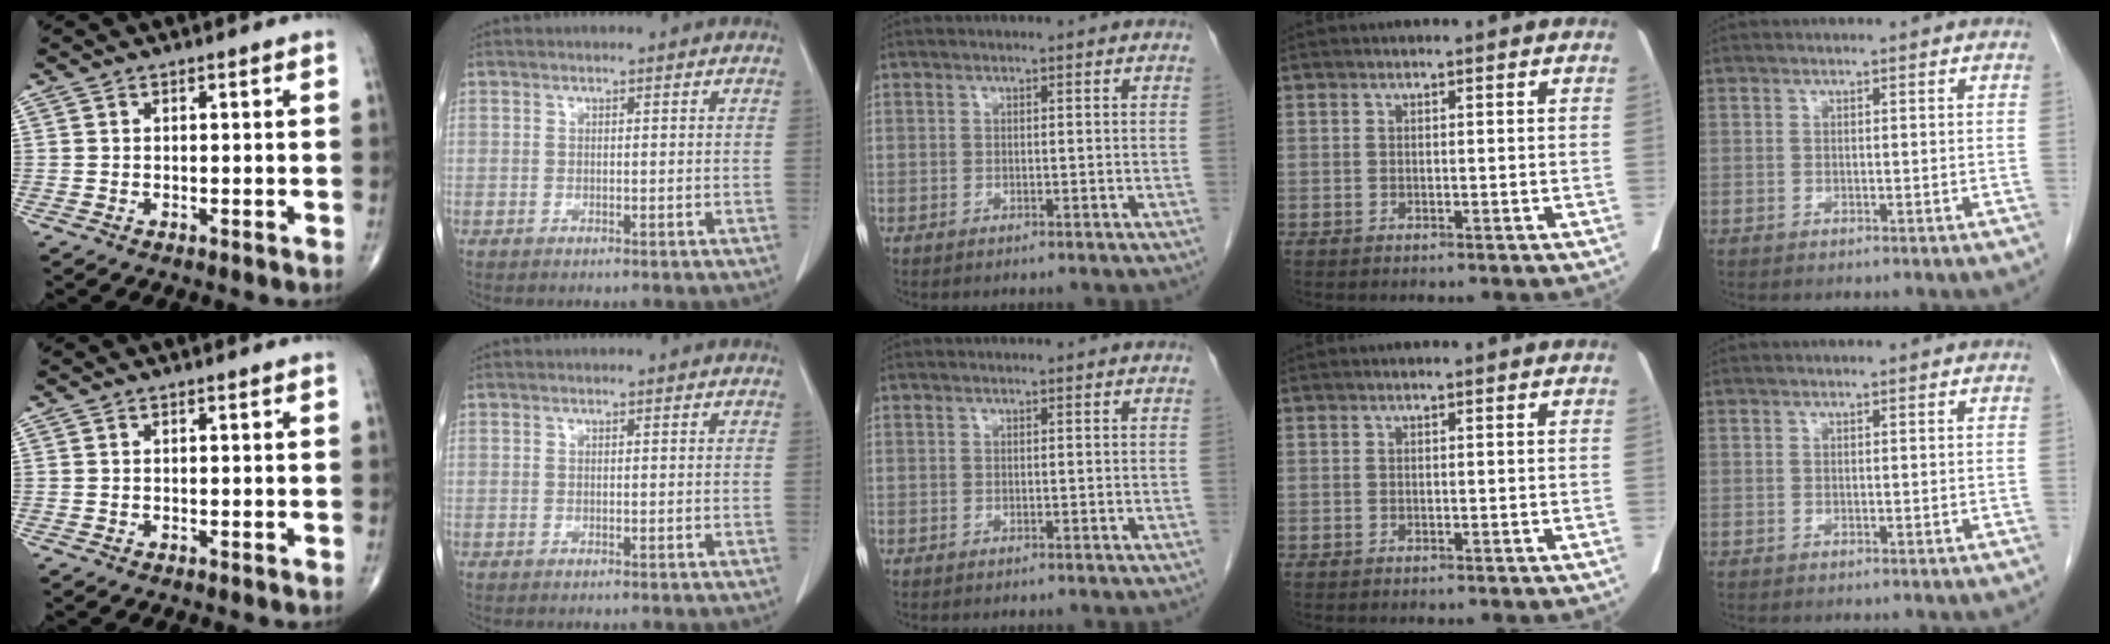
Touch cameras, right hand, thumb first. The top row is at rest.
{}